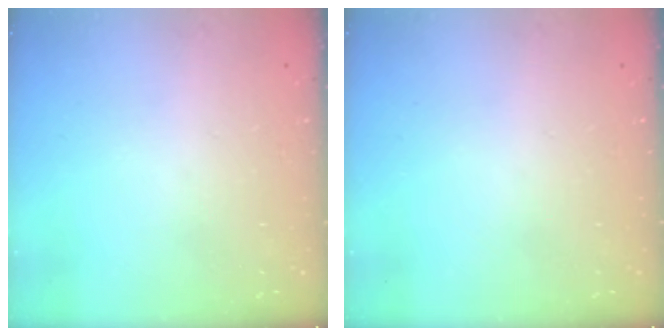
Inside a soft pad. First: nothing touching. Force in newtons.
{"total": 0.0}